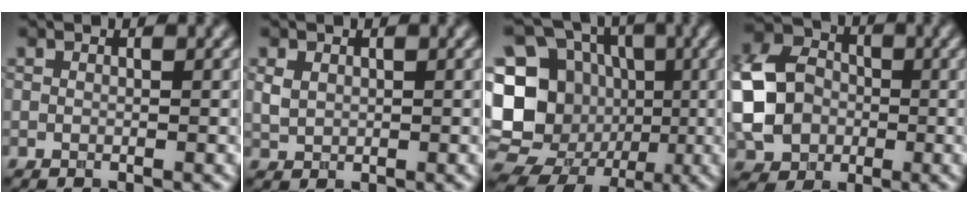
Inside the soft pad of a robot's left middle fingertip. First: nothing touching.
{"total": 1.4, "force": [0.5, 1.0, 0.8], "torque": [-0.018, 0.000, 0.013]}
{"total": 18.8, "force": [-1.5, 17.3, 7.2], "torque": [-0.193, 0.023, -0.051]}
{"total": 8.1, "force": [-1.1, 6.6, 4.6], "torque": [-0.107, 0.007, -0.036]}